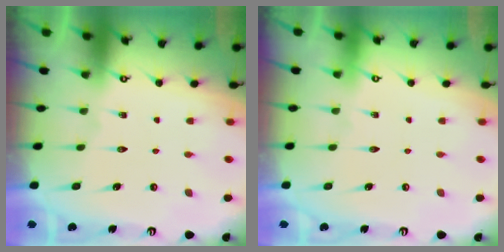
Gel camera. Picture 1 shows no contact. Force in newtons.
{"total": 0.0}